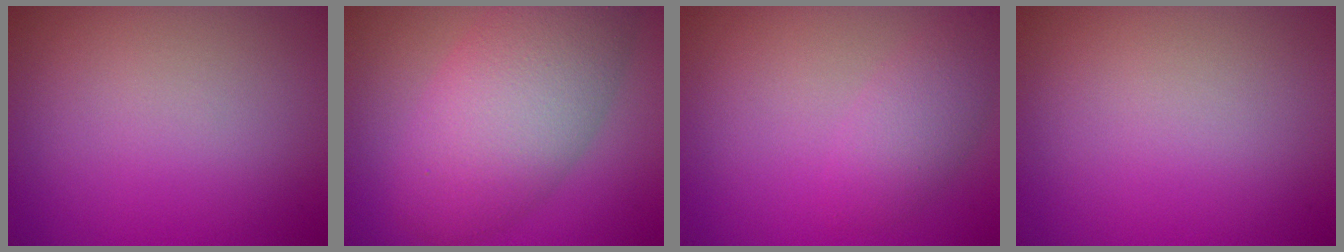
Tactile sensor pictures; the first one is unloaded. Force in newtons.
{"total": 8.2, "press": 8.2, "slide": 0.3}
{"total": 2.8, "press": 2.8, "slide": 0.1}
{"total": 0.0}